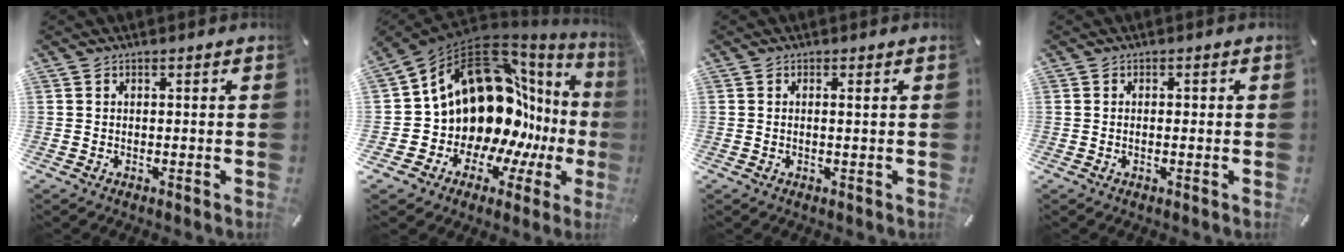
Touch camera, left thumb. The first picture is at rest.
{"total": 18.2, "force": [3.8, 13.4, 11.7], "torque": [-0.165, -0.089, 0.109]}
{"total": 1.0, "force": [0.3, -0.1, 1.0], "torque": [-0.021, -0.004, 0.006]}
{"total": 1.0, "force": [-0.2, 0.4, 0.9], "torque": [-0.019, 0.000, -0.003]}